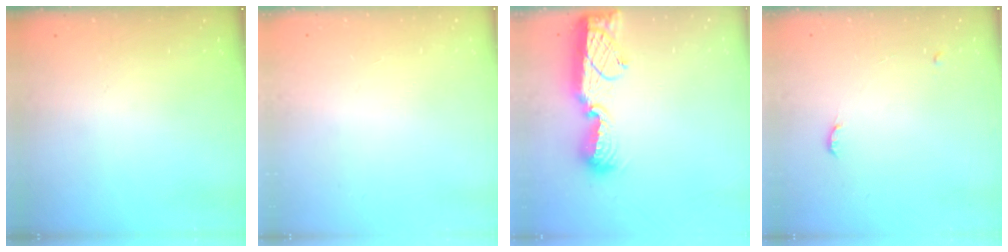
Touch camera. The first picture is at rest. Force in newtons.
{"total": 1.1, "press": 0.9, "slide": 0.6}
{"total": 13.4, "press": 13.3, "slide": 0.6}
{"total": 7.8, "press": 4.4, "slide": 6.4}